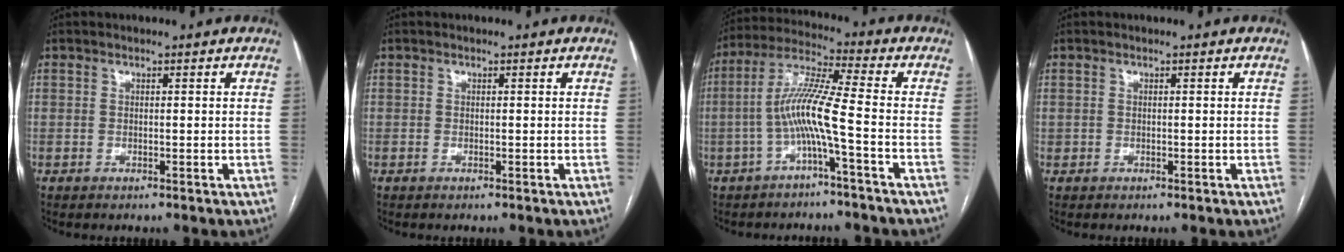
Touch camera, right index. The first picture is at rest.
{"total": 0.0}
{"total": 8.5, "force": [-2.6, -0.7, 8.0], "torque": [-0.164, 0.020, -0.053]}
{"total": 0.0}